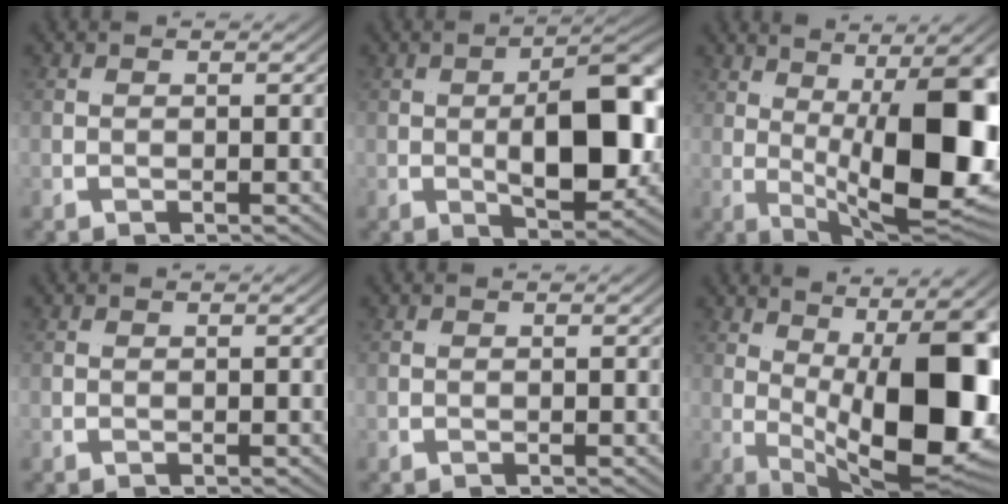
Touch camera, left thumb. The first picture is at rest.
{"total": 8.3, "force": [-0.9, 2.0, 8.0], "torque": [-0.121, 0.008, -0.014]}
{"total": 12.9, "force": [-0.7, 3.2, 12.4], "torque": [-0.188, -0.008, 0.007]}
{"total": 0.0}
{"total": 0.0}
{"total": 15.3, "force": [-1.4, 5.3, 14.3], "torque": [-0.218, -0.023, 0.002]}